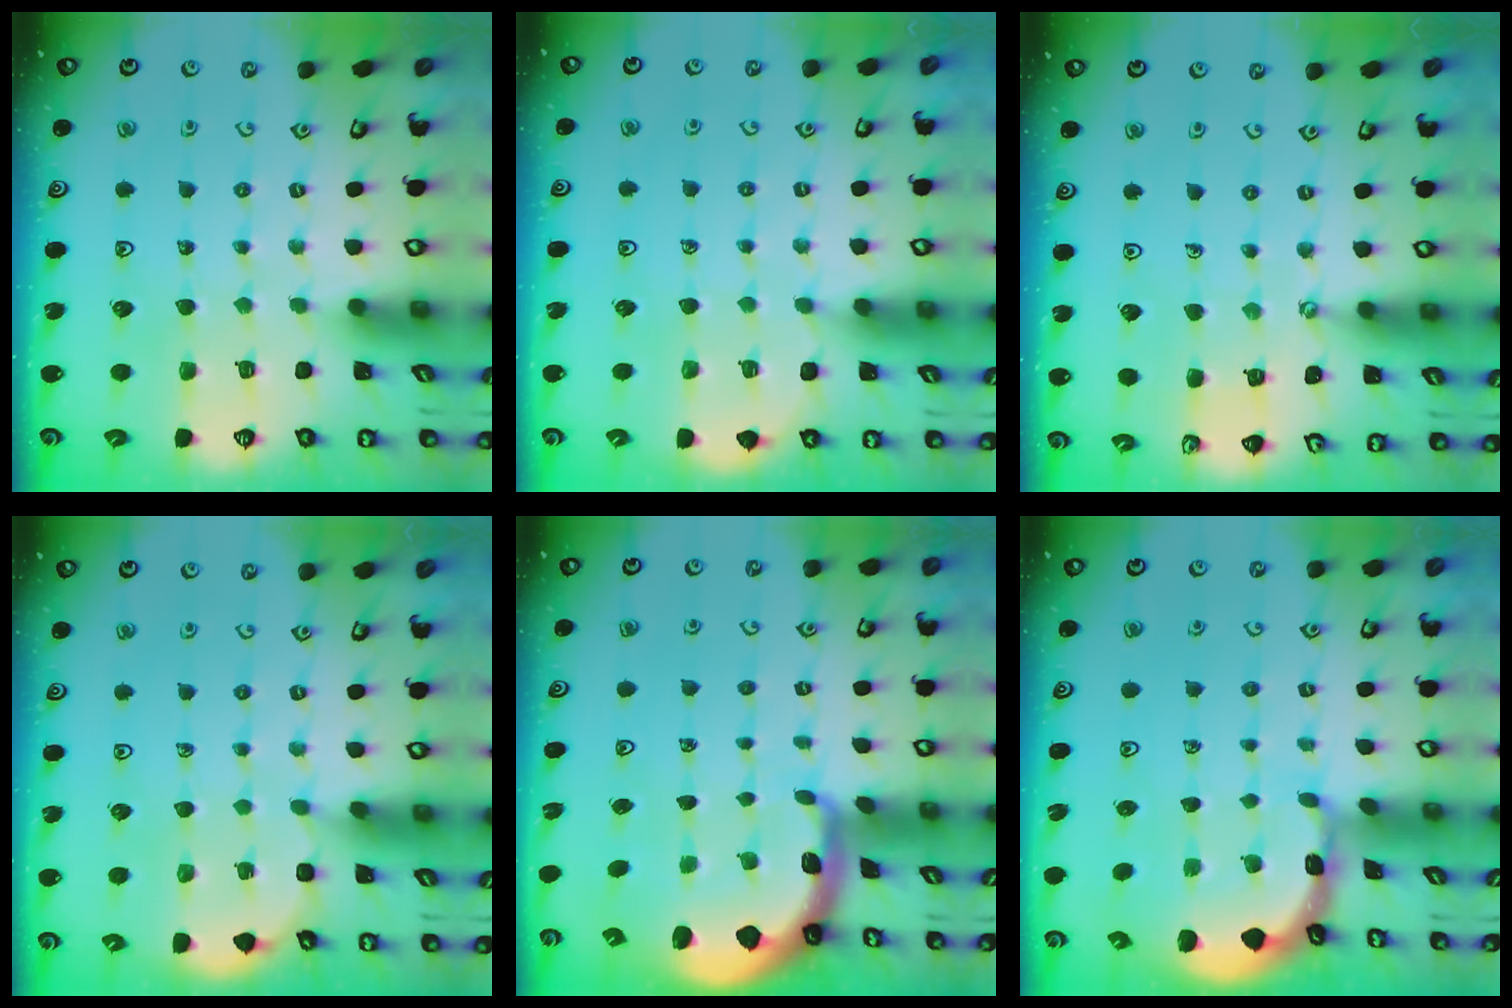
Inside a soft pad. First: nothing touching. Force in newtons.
{"total": 4.4, "press": 4.1, "slide": 1.6}
{"total": 2.3, "press": 2.2, "slide": 0.3}
{"total": 2.6, "press": 2.6, "slide": 0.3}
{"total": 1.9, "press": 1.8, "slide": 0.4}
{"total": 2.7, "press": 2.7, "slide": 0.3}